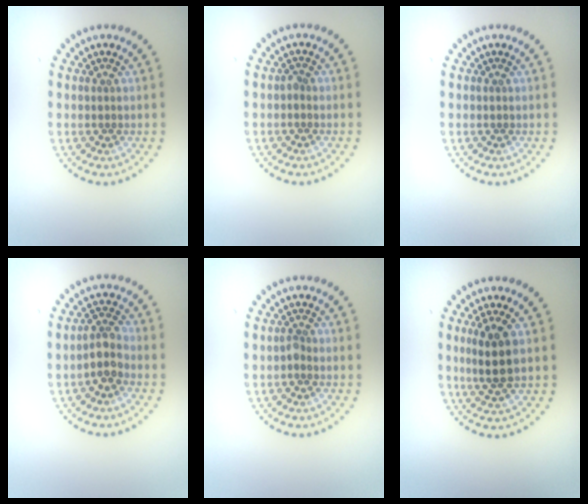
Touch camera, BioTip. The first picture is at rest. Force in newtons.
{"total": 0.6, "press": 0.5, "slide": 0.3}
{"total": 0.0}
{"total": 2.4, "press": 2.0, "slide": 1.3}
{"total": 0.7, "press": 0.6, "slide": 0.3}
{"total": 2.9, "press": 2.5, "slide": 1.3}